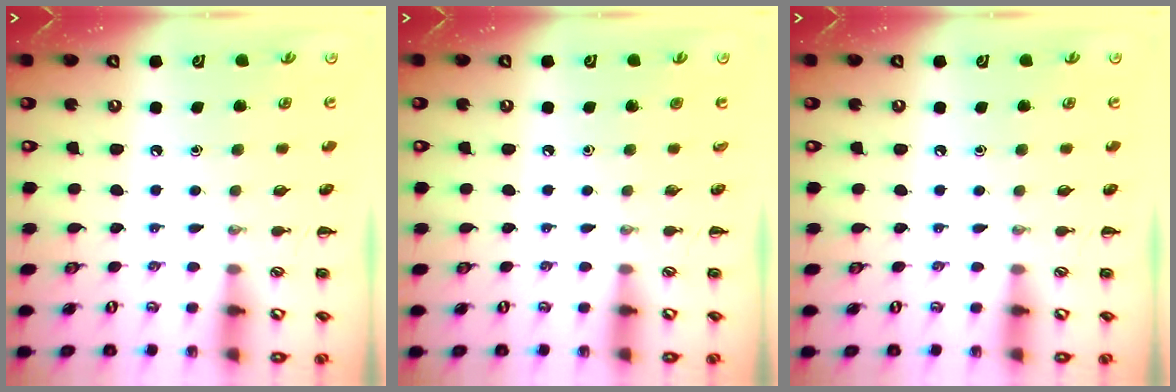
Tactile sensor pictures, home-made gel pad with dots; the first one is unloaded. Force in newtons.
{"total": 0.0}
{"total": 0.0}